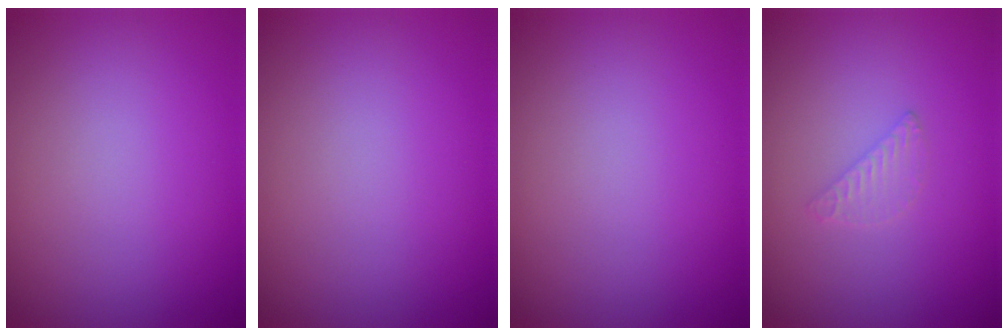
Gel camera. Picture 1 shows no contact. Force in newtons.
{"total": 0.0}
{"total": 0.0}
{"total": 1.1, "press": 1.1, "slide": 0.1}